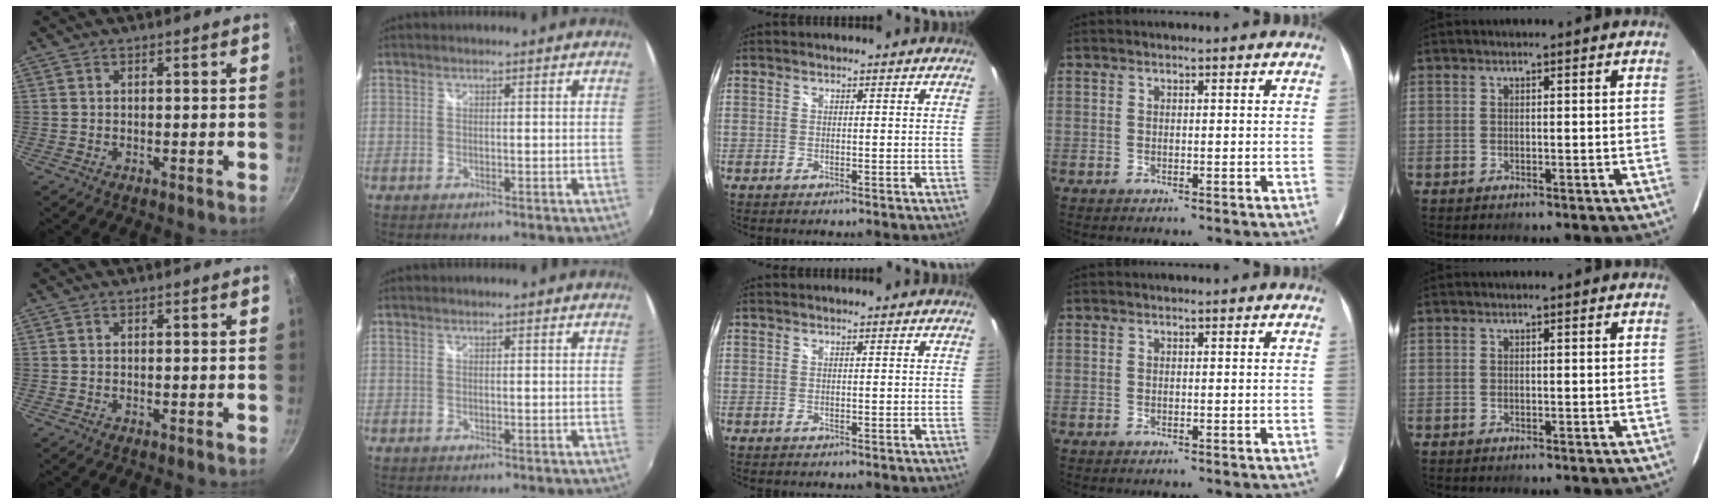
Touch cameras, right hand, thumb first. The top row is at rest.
{}